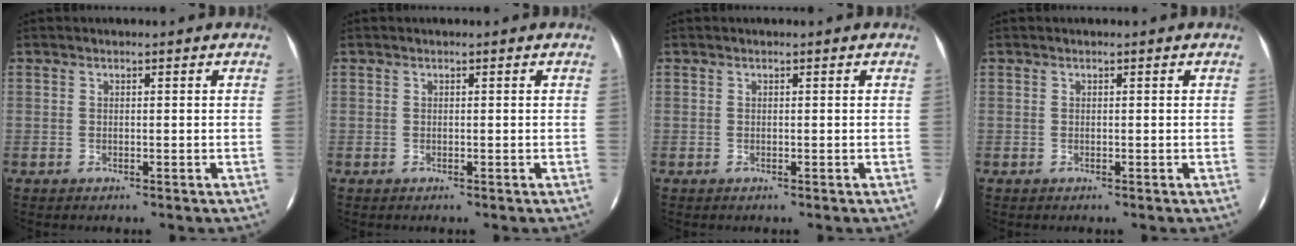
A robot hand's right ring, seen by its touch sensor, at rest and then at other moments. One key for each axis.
{"total": 0.0}
{"total": 0.0}
{"total": 0.0}